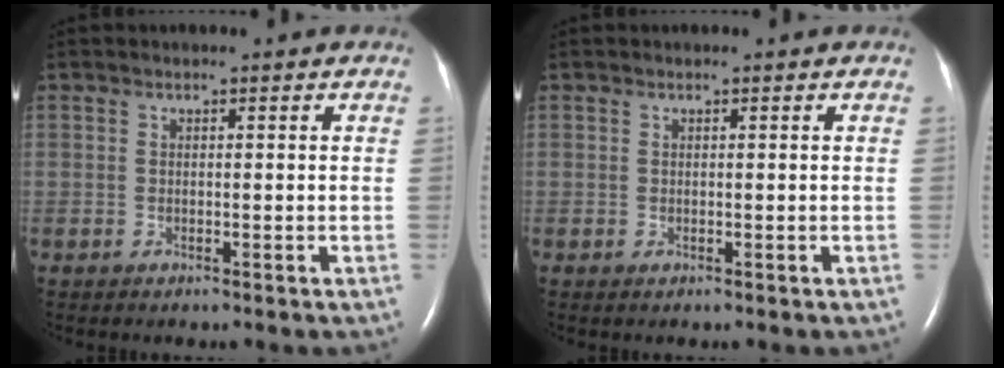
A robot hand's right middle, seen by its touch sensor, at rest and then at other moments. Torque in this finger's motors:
{"motor_torque": [0.10, -0.08, 0.00, 0.01]}